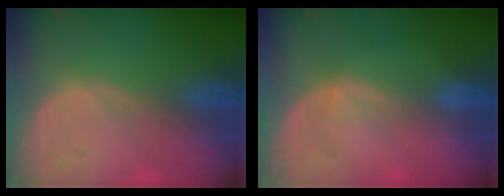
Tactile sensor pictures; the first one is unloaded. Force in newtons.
{"total": 1.7, "press": 1.3, "slide": 1.1}